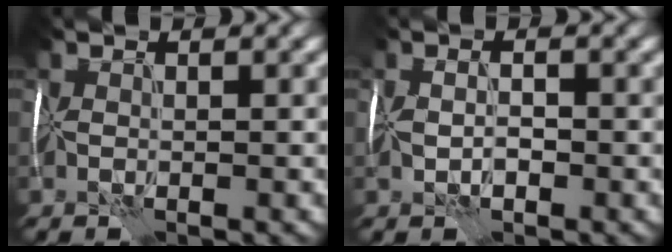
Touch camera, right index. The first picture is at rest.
{"total": 0.0}